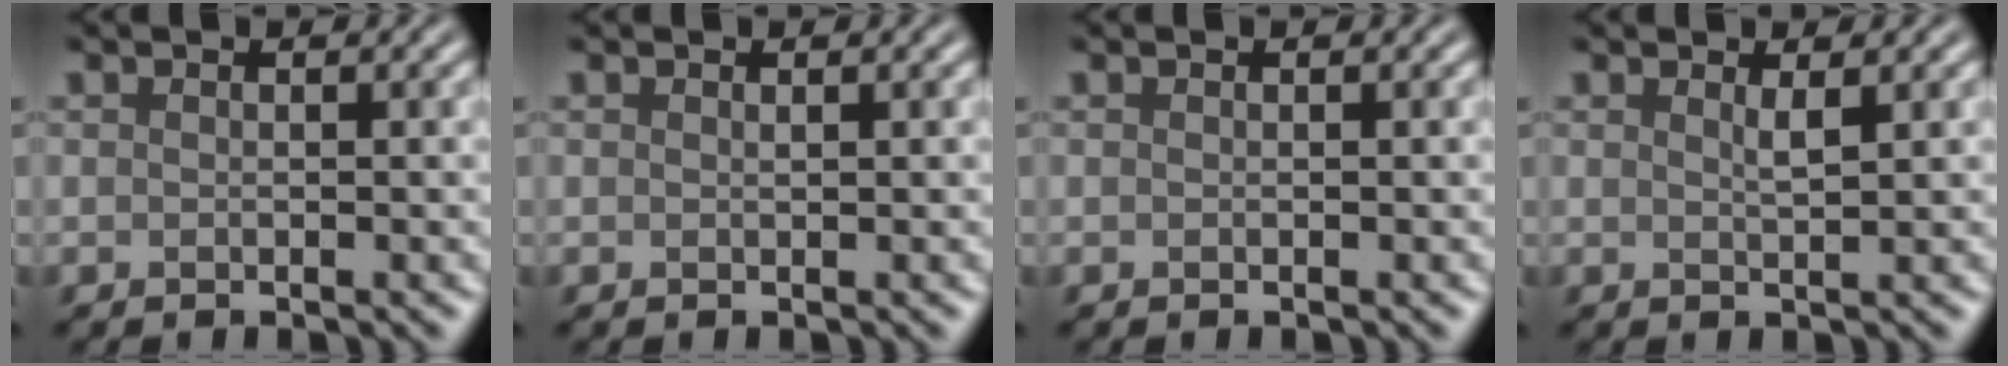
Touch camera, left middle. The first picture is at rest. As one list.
[{"total": 0.0}, {"total": 0.0}, {"total": 1.0, "force": [0.6, 0.2, 0.8], "torque": [-0.009, -0.002, 0.009]}]